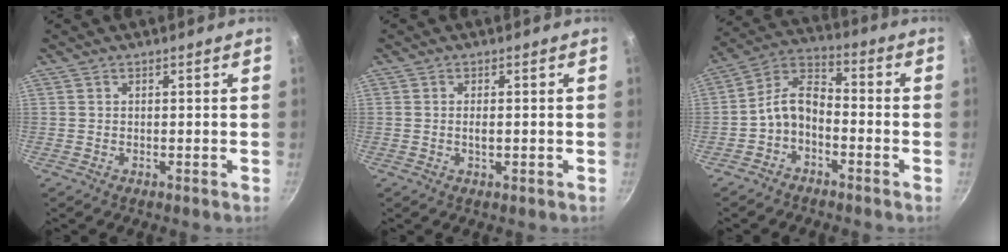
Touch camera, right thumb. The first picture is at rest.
{"total": 1.7, "force": [-0.2, 0.7, 1.6], "torque": [-0.031, 0.000, -0.004]}
{"total": 8.1, "force": [-3.2, 5.0, 5.5], "torque": [-0.098, 0.057, -0.072]}